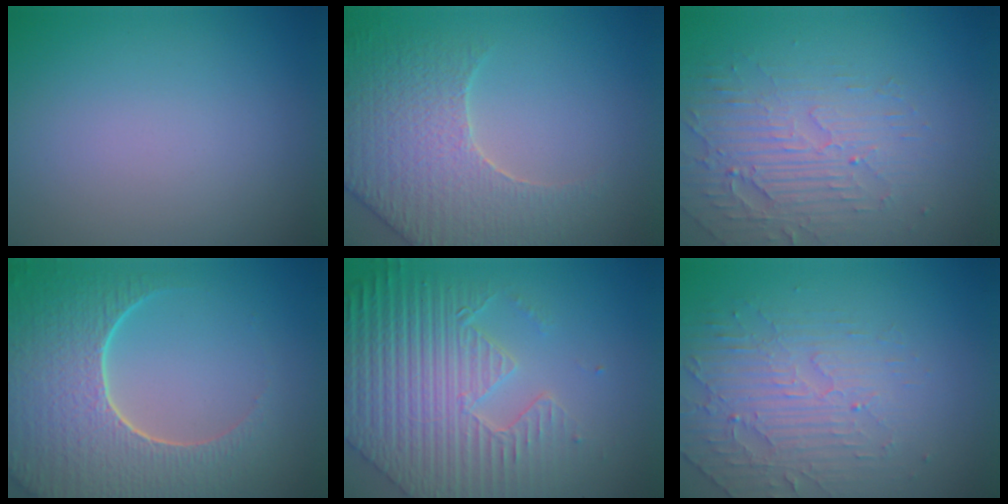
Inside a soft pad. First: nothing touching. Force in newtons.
{"total": 5.7, "press": 5.2, "slide": 2.1}
{"total": 3.8, "press": 3.4, "slide": 1.8}
{"total": 8.8, "press": 6.3, "slide": 6.2}
{"total": 8.4, "press": 6.5, "slide": 5.3}
{"total": 4.6, "press": 3.2, "slide": 3.2}